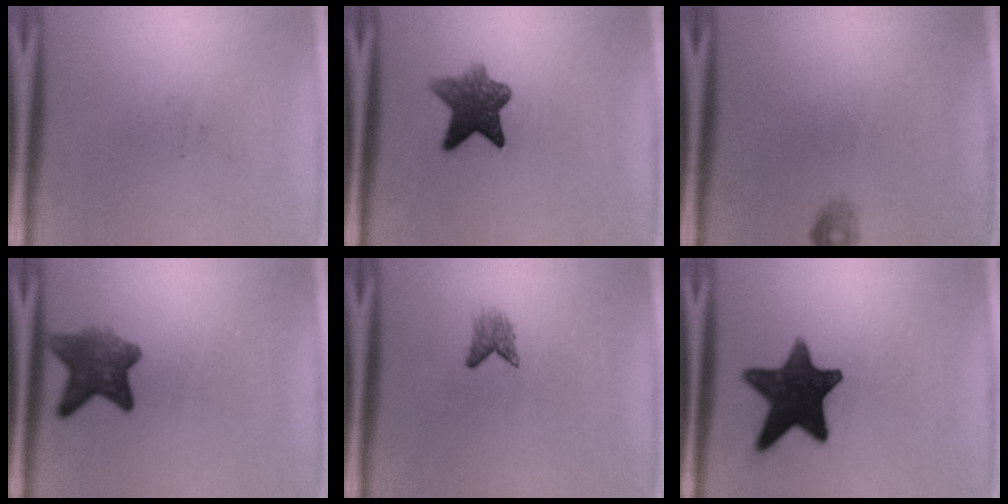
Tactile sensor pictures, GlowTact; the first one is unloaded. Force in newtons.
{"total": 7.7}
{"total": 1.0}
{"total": 6.6}
{"total": 1.9}
{"total": 14.8}